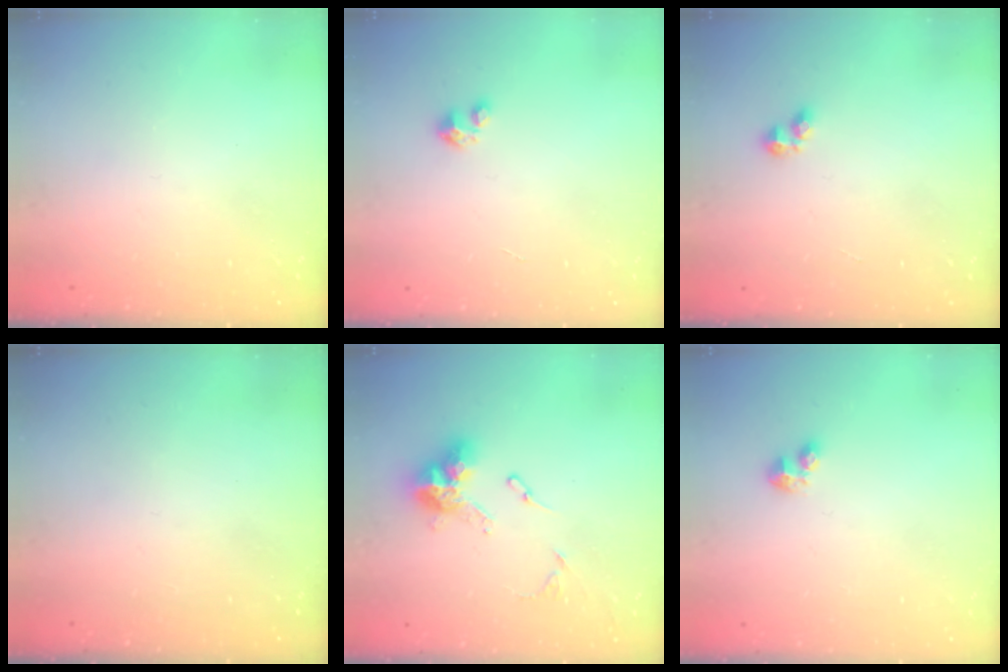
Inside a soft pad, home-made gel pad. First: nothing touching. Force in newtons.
{"total": 1.8, "press": 1.8, "slide": 0.1}
{"total": 2.6, "press": 2.5, "slide": 0.5}
{"total": 0.0}
{"total": 12.3, "press": 12.3, "slide": 1.2}
{"total": 2.3, "press": 2.2, "slide": 0.5}